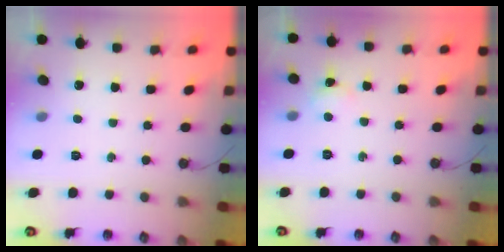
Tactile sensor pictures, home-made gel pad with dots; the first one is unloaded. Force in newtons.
{"total": 3.2, "press": 2.7, "slide": 1.8}